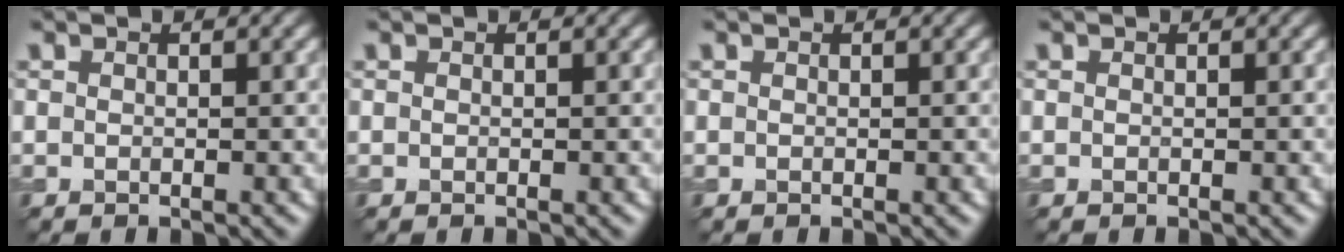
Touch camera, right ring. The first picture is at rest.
{"total": 0.0}
{"total": 0.0}
{"total": 0.0}